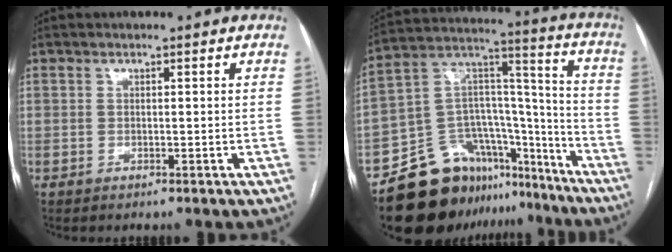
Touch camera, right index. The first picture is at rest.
{"total": 20.5, "force": [-16.2, 10.8, 6.5], "torque": [-0.107, 0.082, -0.254]}